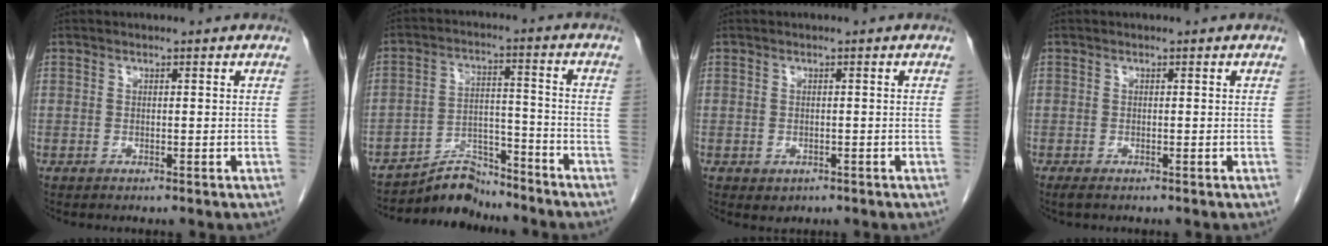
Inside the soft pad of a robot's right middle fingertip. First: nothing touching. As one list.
[{"total": 7.3, "force": [-7.2, 1.5, 0.0], "torque": [0.000, 0.020, -0.123]}, {"total": 1.3, "force": [-0.6, 1.1, 0.6], "torque": [-0.008, 0.001, 0.001]}, {"total": 1.4, "force": [-1.0, 0.5, 0.8], "torque": [-0.014, -0.004, -0.015]}]